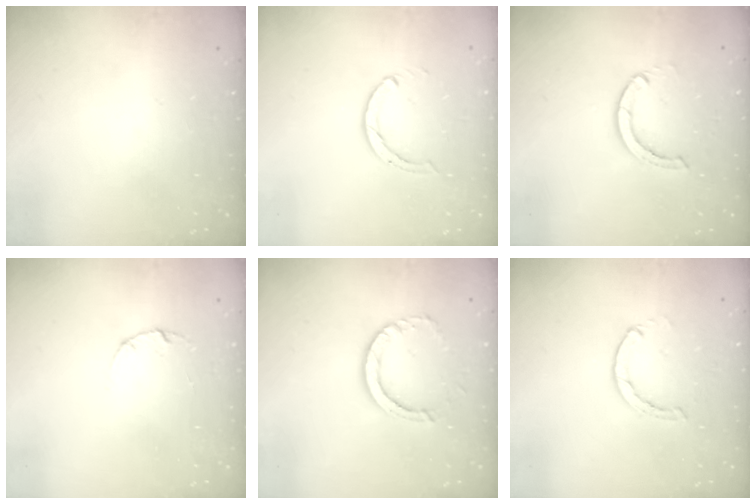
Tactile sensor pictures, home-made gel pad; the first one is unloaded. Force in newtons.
{"total": 3.2, "press": 3.1, "slide": 0.4}
{"total": 3.7, "press": 3.7, "slide": 0.3}
{"total": 3.0, "press": 3.0, "slide": 0.4}
{"total": 8.6, "press": 8.5, "slide": 1.3}
{"total": 1.3, "press": 1.2, "slide": 0.3}